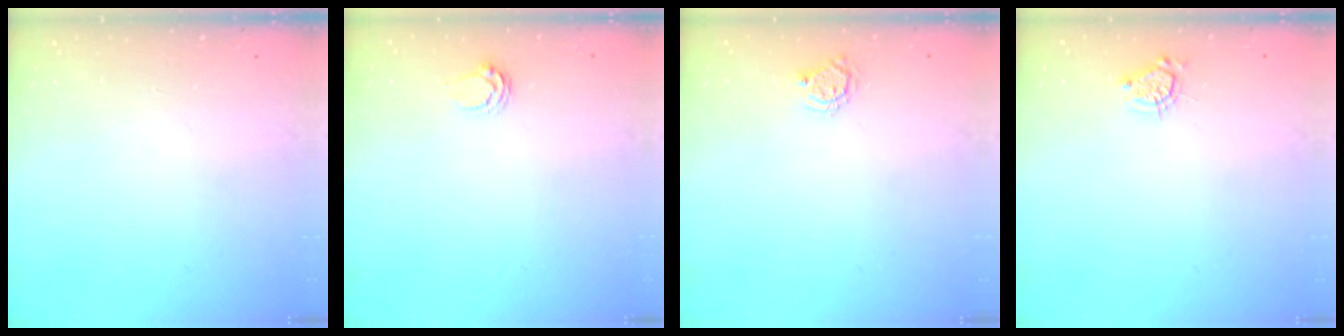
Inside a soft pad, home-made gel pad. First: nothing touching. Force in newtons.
{"total": 3.6, "press": 3.5, "slide": 0.5}
{"total": 4.5, "press": 4.5, "slide": 0.4}
{"total": 5.1, "press": 5.1, "slide": 0.5}